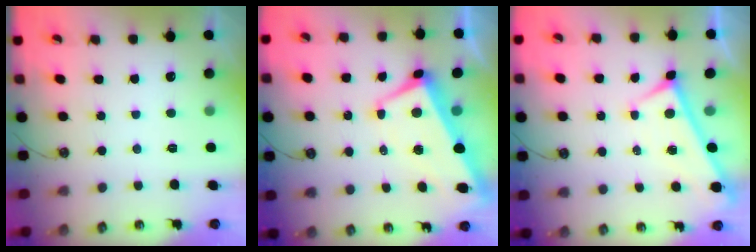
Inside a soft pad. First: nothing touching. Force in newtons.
{"total": 1.7, "press": 1.1, "slide": 1.3}
{"total": 0.0}